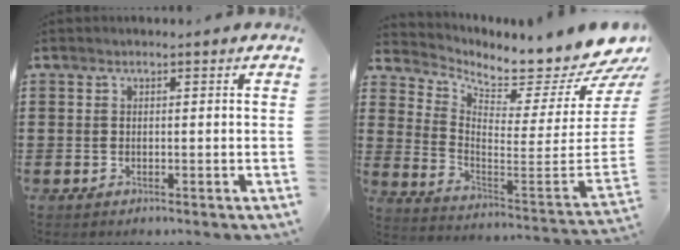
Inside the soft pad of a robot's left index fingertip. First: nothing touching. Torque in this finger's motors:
{"motor_torque": [2.14, 0.00, 0.27, 0.01]}